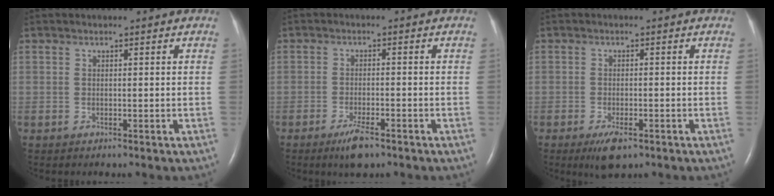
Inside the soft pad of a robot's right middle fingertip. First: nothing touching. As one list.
[{"total": 4.0, "force": [-2.7, 0.8, 2.8], "torque": [-0.059, -0.006, -0.046]}, {"total": 3.9, "force": [-2.3, 1.3, 2.9], "torque": [-0.057, -0.006, -0.033]}]